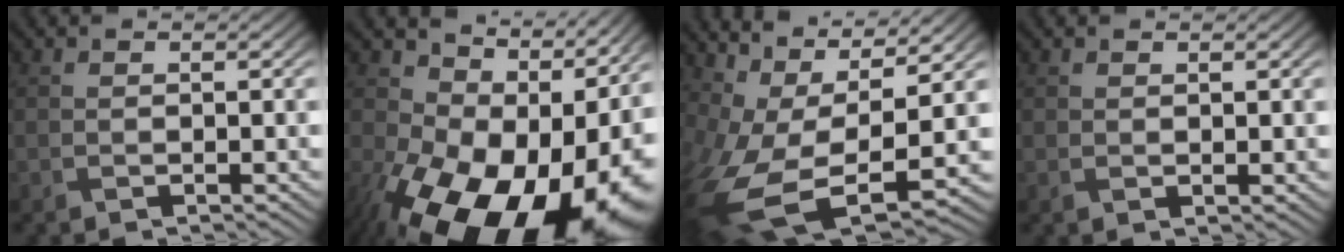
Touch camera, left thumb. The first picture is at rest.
{"total": 19.8, "force": [-4.0, 14.0, 13.5], "torque": [-0.192, -0.046, -0.029]}
{"total": 15.2, "force": [1.0, 7.5, 13.2], "torque": [-0.272, -0.033, 0.054]}
{"total": 0.6, "force": [0.4, 0.2, 0.4], "torque": [-0.008, 0.000, 0.010]}